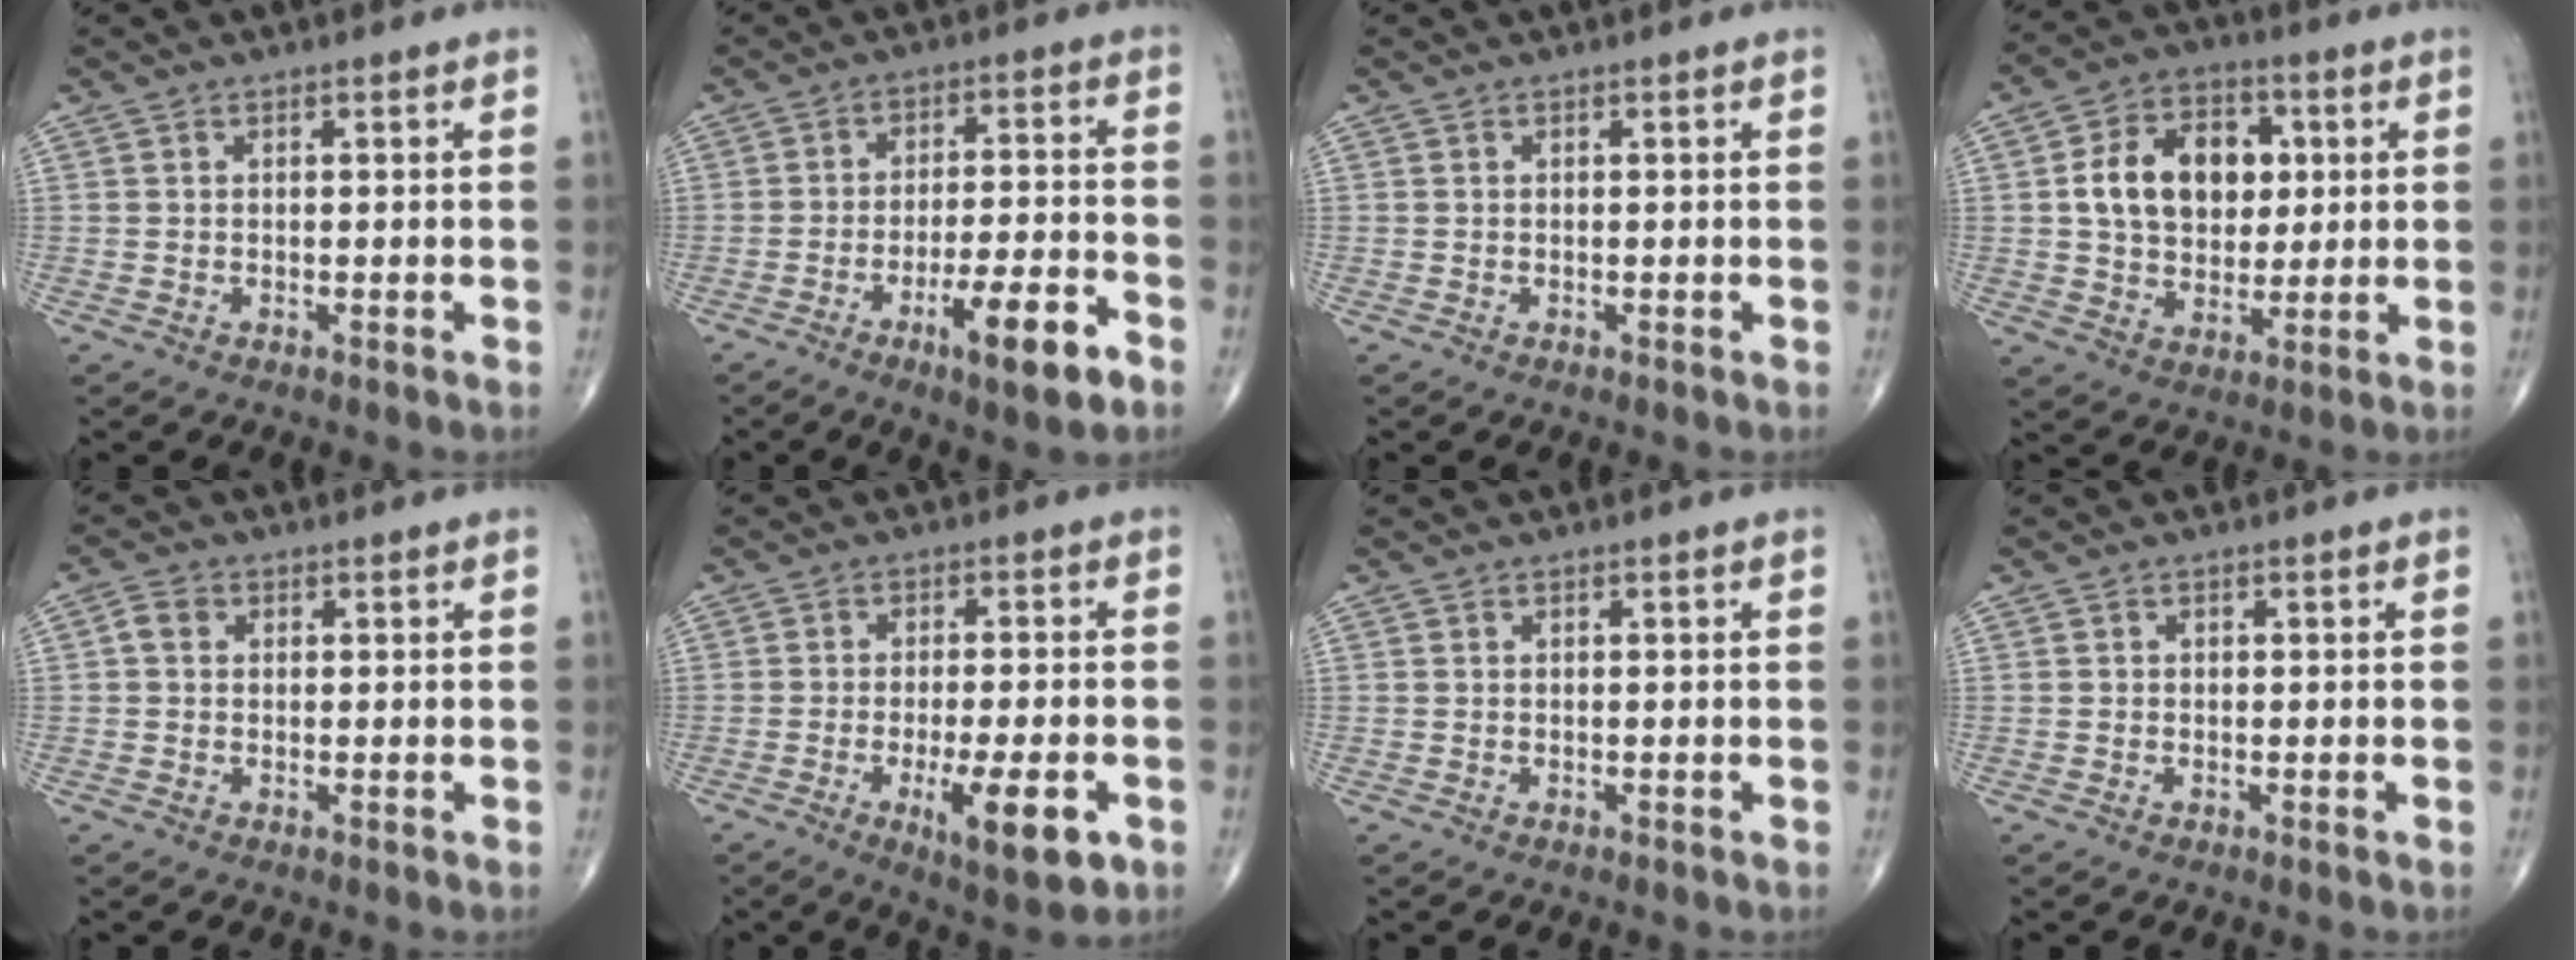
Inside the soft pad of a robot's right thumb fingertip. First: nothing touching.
{"total": 11.1, "force": [-5.7, 2.4, 9.2], "torque": [-0.149, 0.027, -0.085]}
{"total": 0.0}
{"total": 14.8, "force": [2.6, 10.6, 10.1], "torque": [-0.131, 0.008, 0.042]}
{"total": 2.4, "force": [0.4, 2.0, 1.3], "torque": [-0.020, 0.007, 0.004]}
{"total": 10.8, "force": [-4.0, 3.1, 9.5], "torque": [-0.144, -0.004, -0.055]}
{"total": 0.0}
{"total": 0.0}